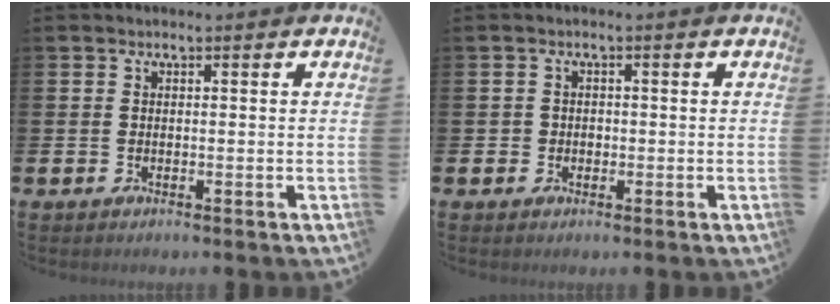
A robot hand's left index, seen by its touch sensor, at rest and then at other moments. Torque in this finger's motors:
{"motor_torque": [0.02, 0.01, 0.00, -0.01]}